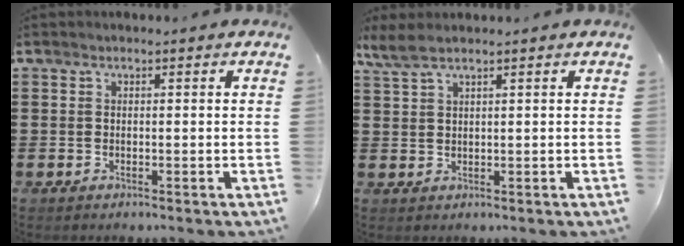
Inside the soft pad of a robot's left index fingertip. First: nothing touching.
{"total": 2.7, "force": [1.9, 0.3, 1.8], "torque": [-0.040, 0.000, 0.035]}